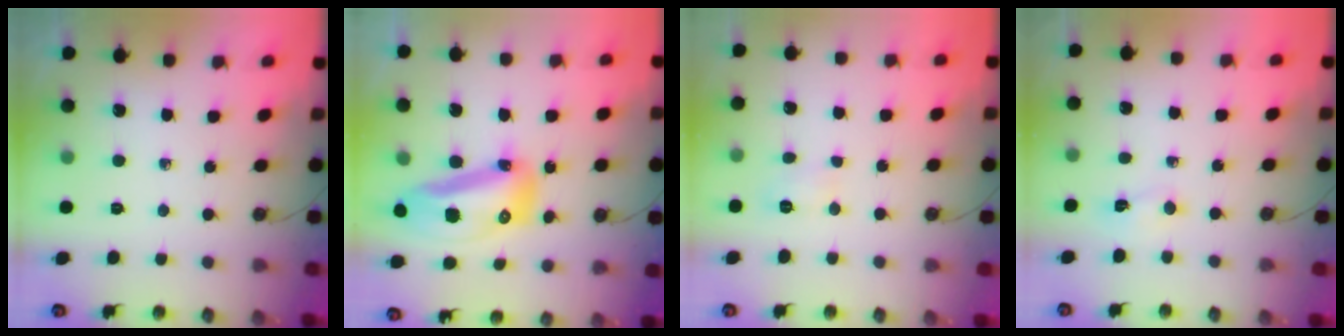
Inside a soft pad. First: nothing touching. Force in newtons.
{"total": 15.9, "press": 15.7, "slide": 1.8}
{"total": 4.4, "press": 4.4, "slide": 0.5}
{"total": 2.8, "press": 2.7, "slide": 0.7}